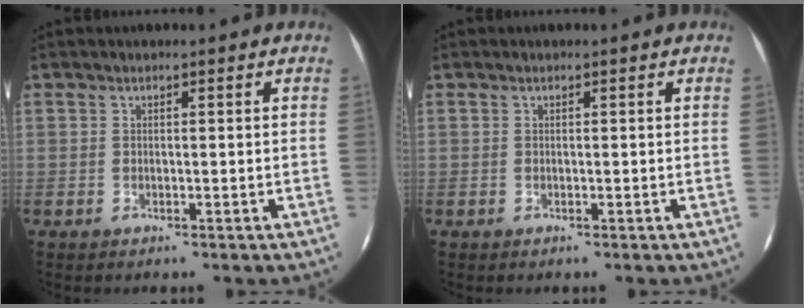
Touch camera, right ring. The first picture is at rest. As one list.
[{"total": 0.0}]